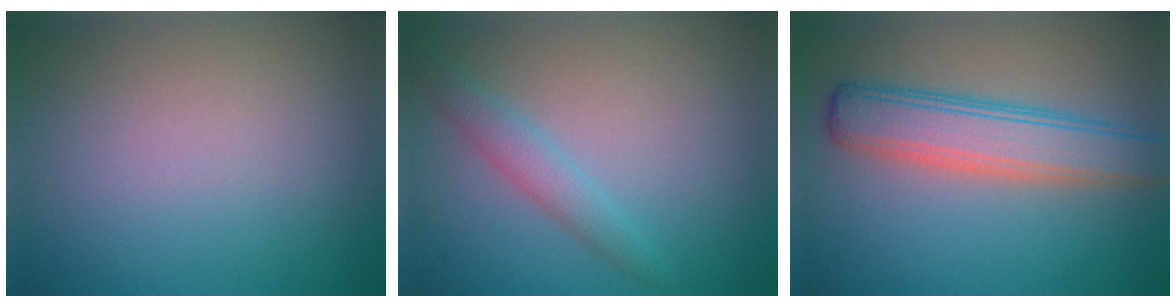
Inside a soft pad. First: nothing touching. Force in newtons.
{"total": 2.2, "press": 2.2, "slide": 0.1}
{"total": 5.5, "press": 5.5, "slide": 0.1}